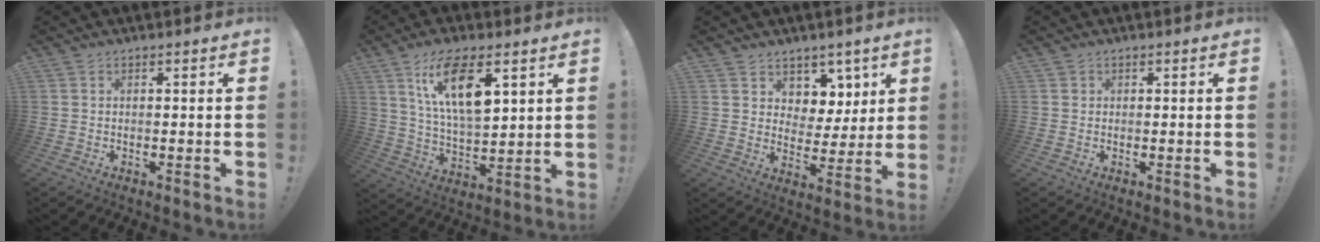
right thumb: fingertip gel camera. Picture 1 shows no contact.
{"total": 14.9, "force": [7.2, 5.7, 11.8], "torque": [-0.217, -0.019, 0.122]}
{"total": 7.5, "force": [5.1, 5.4, 0.6], "torque": [-0.004, -0.050, 0.102]}
{"total": 0.6, "force": [0.3, 0.4, 0.1], "torque": [0.001, 0.000, 0.006]}